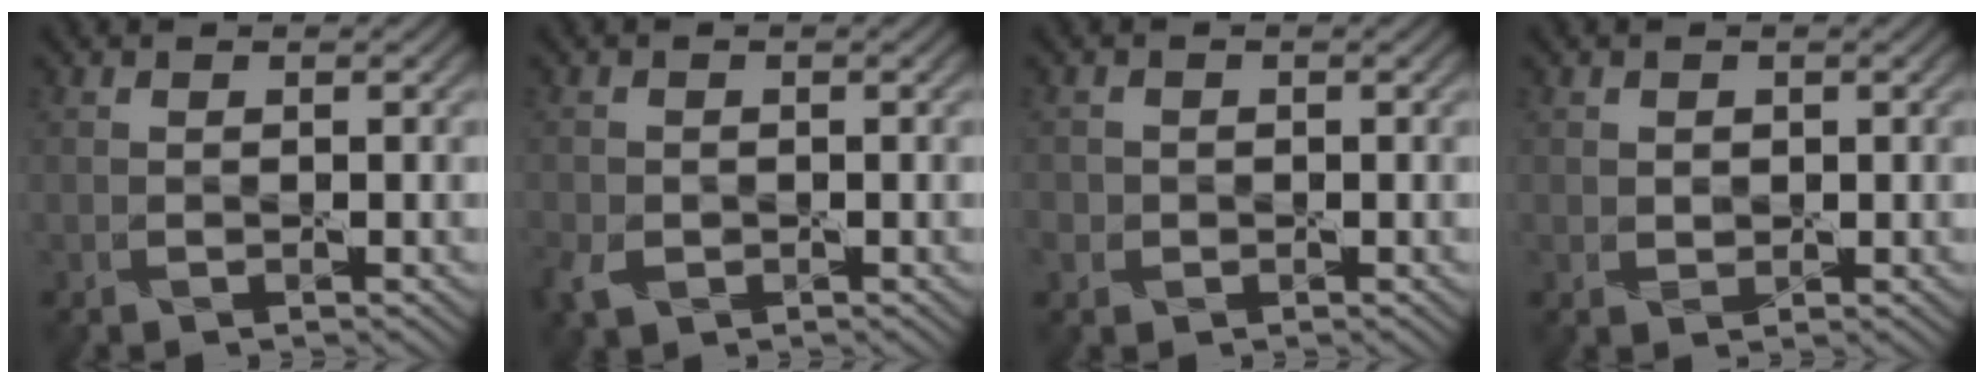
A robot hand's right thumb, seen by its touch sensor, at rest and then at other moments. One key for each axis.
{"total": 3.0, "fx": -1.4, "fy": 2.1, "fz": 1.5, "tx": -0.044, "ty": -0.014, "tz": -0.032}
{"total": 1.8, "fx": -0.5, "fy": 1.7, "fz": 0.3, "tx": -0.006, "ty": -0.006, "tz": -0.012}
{"total": 1.1, "fx": 0.3, "fy": 1.0, "fz": 0.4, "tx": -0.013, "ty": -0.005, "tz": 0.006}